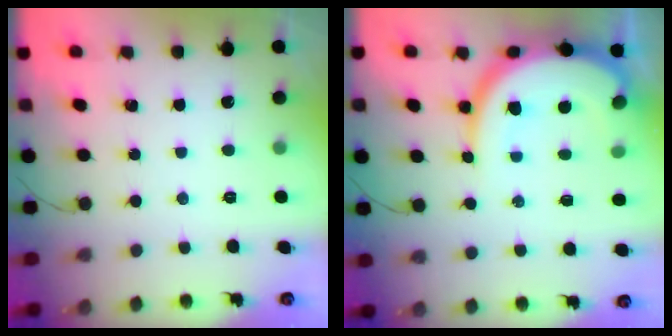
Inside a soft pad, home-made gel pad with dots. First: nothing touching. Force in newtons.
{"total": 14.0, "press": 14.0, "slide": 1.4}